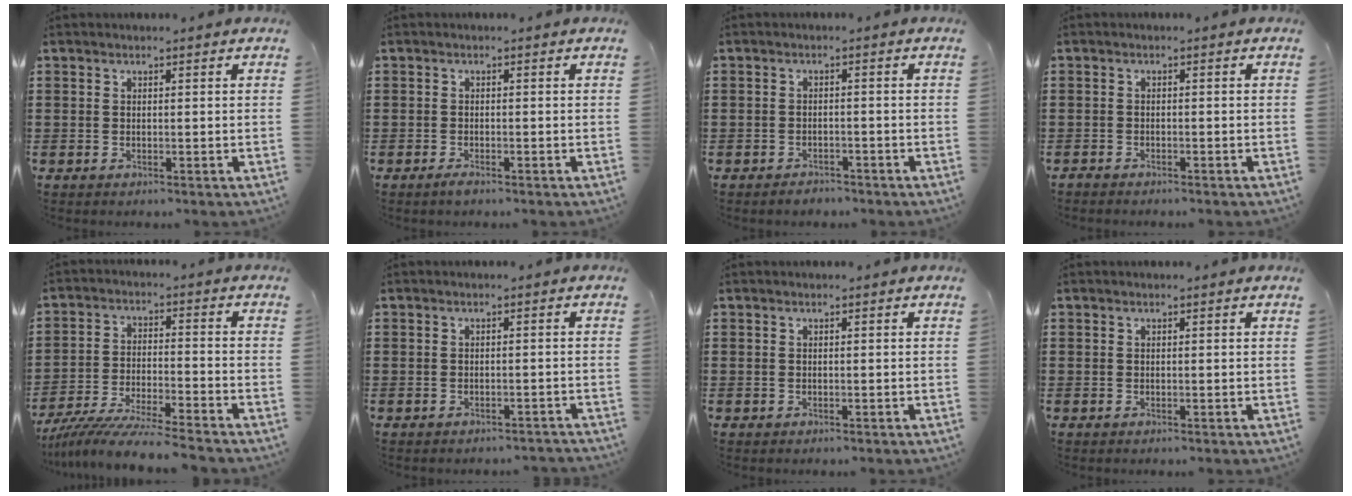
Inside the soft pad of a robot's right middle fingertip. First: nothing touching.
{"total": 1.0, "force": [-0.7, 0.3, 0.7], "torque": [-0.014, -0.003, -0.014]}
{"total": 1.6, "force": [-1.6, 0.4, -0.2], "torque": [-0.003, 0.002, -0.036]}
{"total": 1.1, "force": [-1.1, 0.1, 0.0], "torque": [-0.004, 0.001, -0.024]}
{"total": 7.9, "force": [-7.5, -0.3, 2.3], "torque": [-0.045, -0.005, -0.145]}
{"total": 1.1, "force": [-1.1, 0.1, 0.0], "torque": [-0.005, -0.001, -0.023]}
{"total": 0.0}
{"total": 0.0}